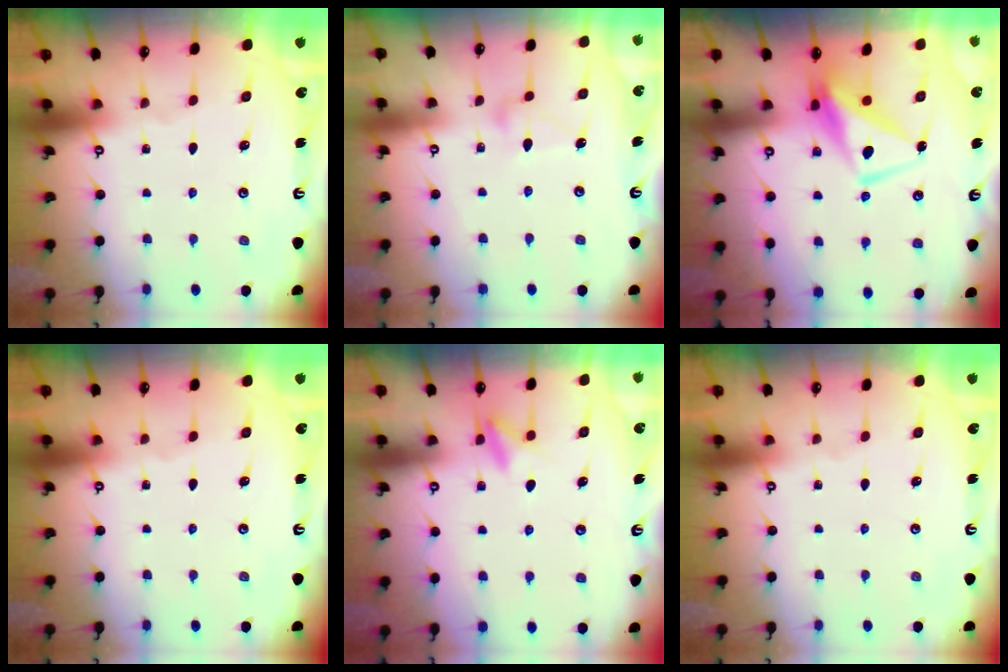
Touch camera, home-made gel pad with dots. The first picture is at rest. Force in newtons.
{"total": 8.4, "press": 8.4, "slide": 0.1}
{"total": 9.2, "press": 9.0, "slide": 1.6}
{"total": 0.0}
{"total": 8.5, "press": 8.3, "slide": 1.9}
{"total": 0.0}